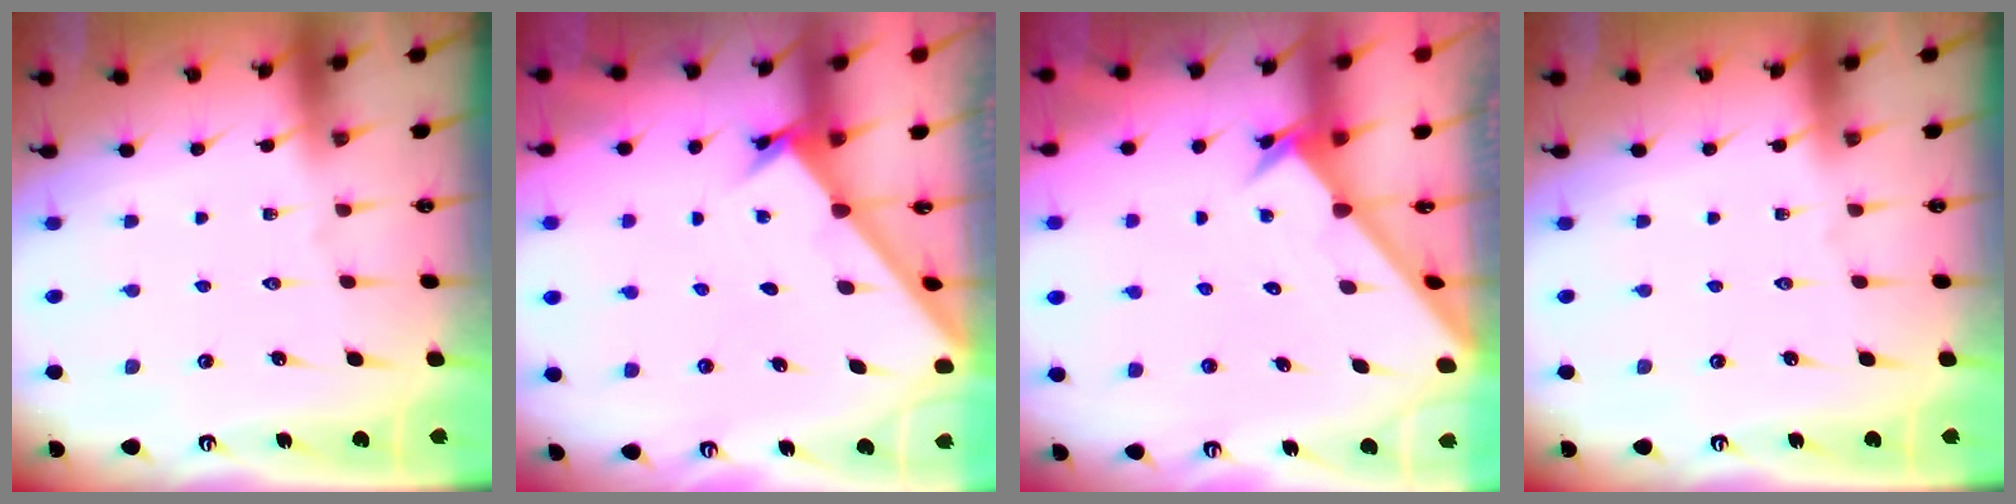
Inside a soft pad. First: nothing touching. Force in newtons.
{"total": 1.8, "press": 1.8, "slide": 0.2}
{"total": 2.8, "press": 2.8, "slide": 0.2}
{"total": 0.0}